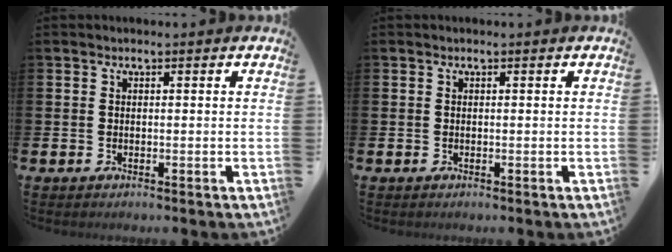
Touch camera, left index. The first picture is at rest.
{"total": 0.0}